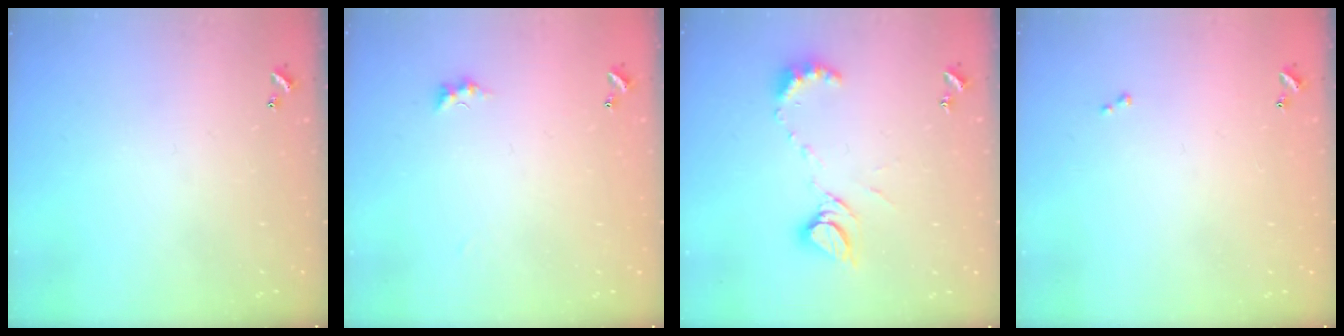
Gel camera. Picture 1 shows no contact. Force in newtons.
{"total": 0.9, "press": 0.7, "slide": 0.5}
{"total": 9.3, "press": 9.3, "slide": 0.9}
{"total": 0.0}